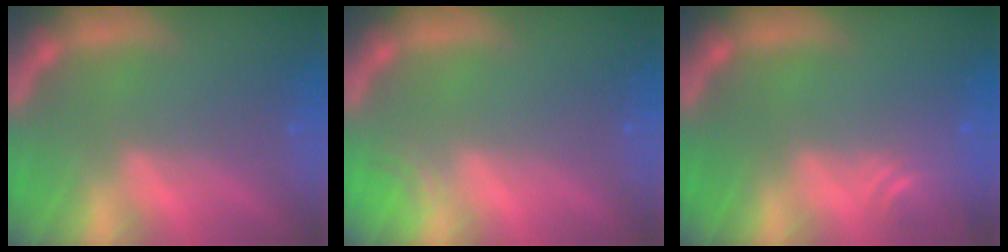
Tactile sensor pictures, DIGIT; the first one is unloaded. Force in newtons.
{"total": 0.9}
{"total": 3.0}